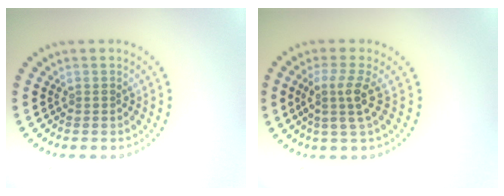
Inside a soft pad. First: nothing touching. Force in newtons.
{"total": 2.9, "press": 2.2, "slide": 1.8}